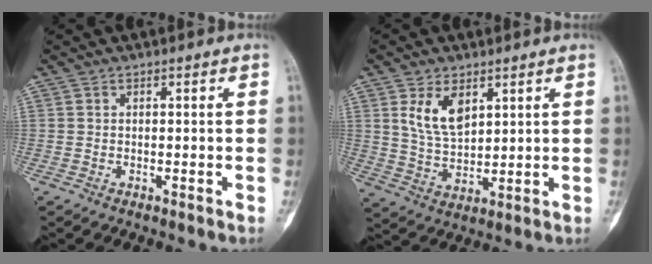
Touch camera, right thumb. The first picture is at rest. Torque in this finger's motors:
{"motor_torque": [-0.02, 0.02, 0.23, 0.06, 0.04]}